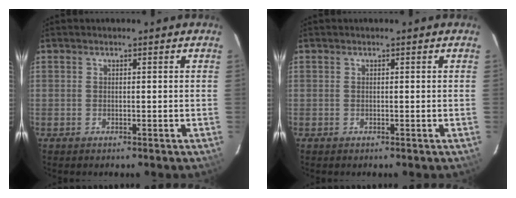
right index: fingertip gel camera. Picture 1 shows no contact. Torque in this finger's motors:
{"motor_torque": [0.00, 0.00, 0.01, 0.00]}